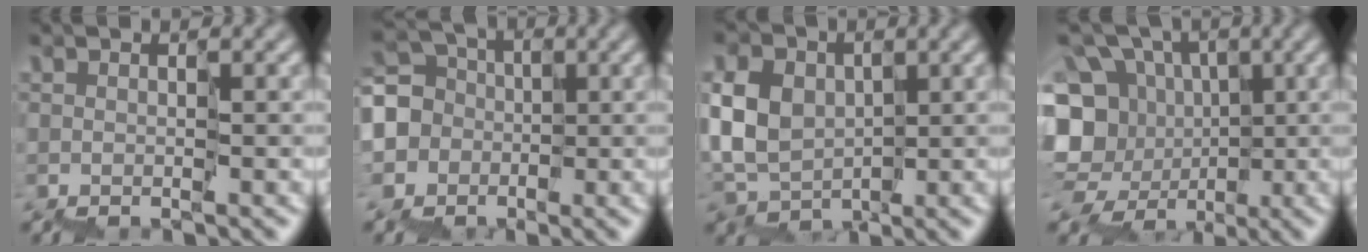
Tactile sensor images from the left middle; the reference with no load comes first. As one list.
[{"total": 5.0, "force": [-1.7, 4.7, 0.0], "torque": [-0.013, 0.026, -0.058]}, {"total": 6.2, "force": [0.9, 5.0, 3.5], "torque": [-0.075, 0.019, 0.002]}, {"total": 9.0, "force": [-1.4, 8.0, 3.8], "torque": [-0.076, 0.008, -0.033]}]